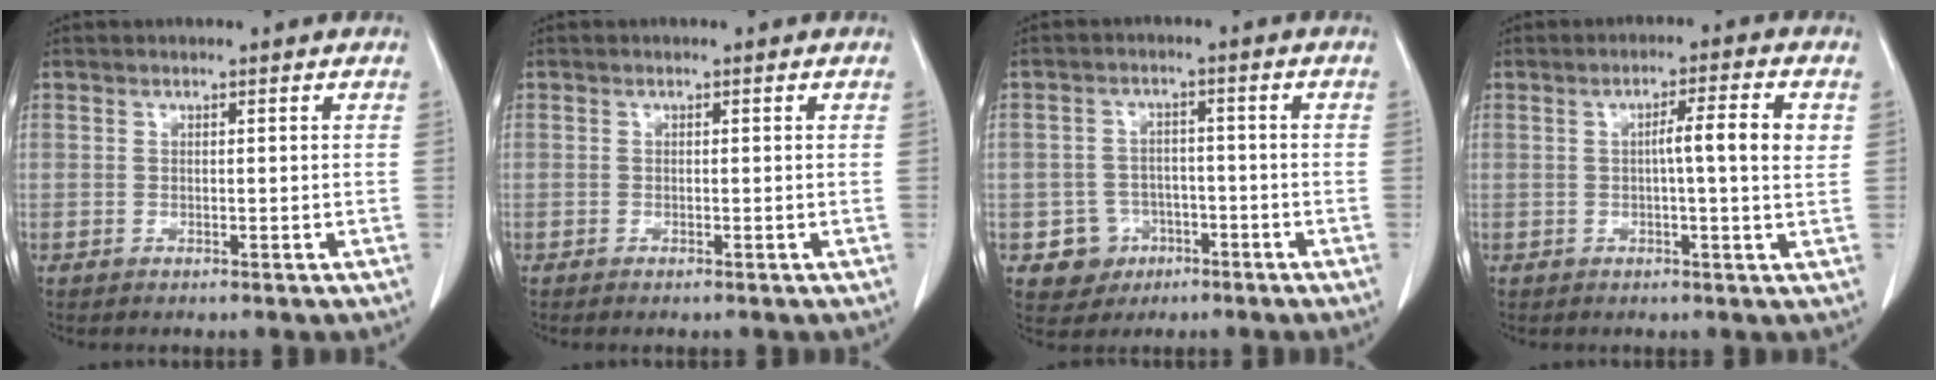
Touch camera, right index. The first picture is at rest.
{"total": 0.6, "force": [-0.4, 0.1, 0.4], "torque": [-0.007, -0.001, -0.007]}
{"total": 5.4, "force": [-2.4, 4.8, 0.7], "torque": [-0.005, 0.013, -0.032]}
{"total": 6.0, "force": [0.8, 0.0, 5.9], "torque": [-0.091, 0.005, 0.009]}